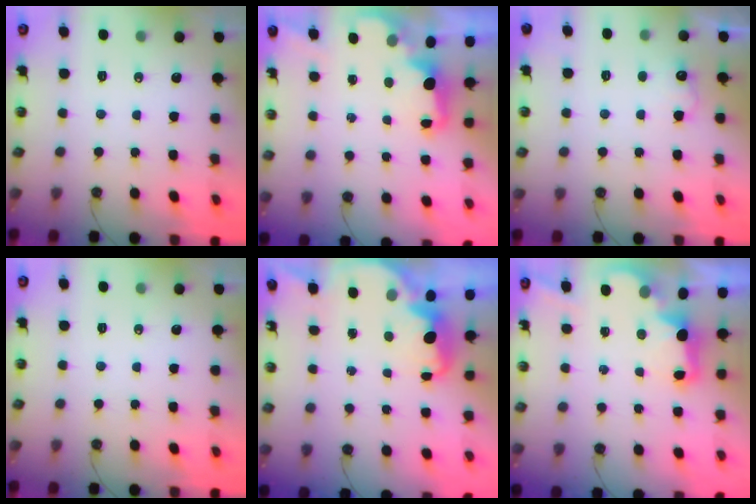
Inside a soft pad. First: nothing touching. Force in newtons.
{"total": 2.2, "press": 2.1, "slide": 0.7}
{"total": 6.9, "press": 6.8, "slide": 1.3}
{"total": 0.0}
{"total": 3.3, "press": 3.2, "slide": 0.6}
{"total": 2.9, "press": 2.8, "slide": 0.6}